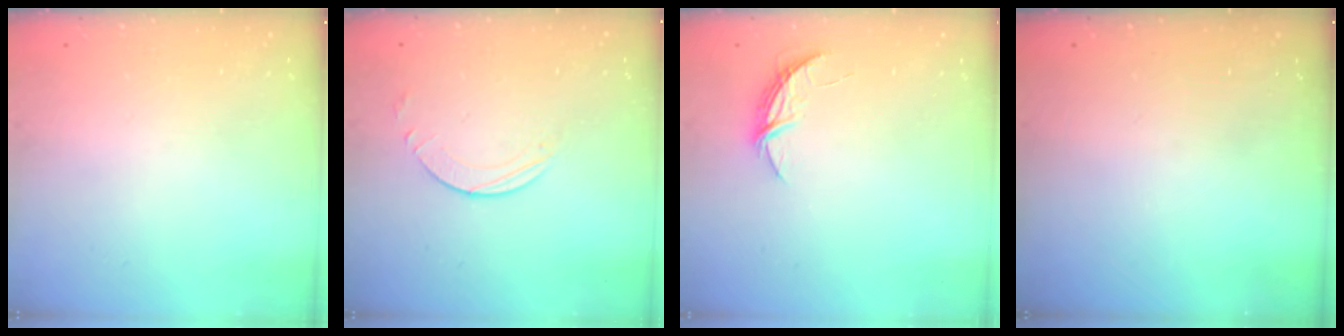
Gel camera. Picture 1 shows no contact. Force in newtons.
{"total": 4.8, "press": 4.8, "slide": 0.5}
{"total": 5.0, "press": 5.0, "slide": 0.4}
{"total": 0.0}